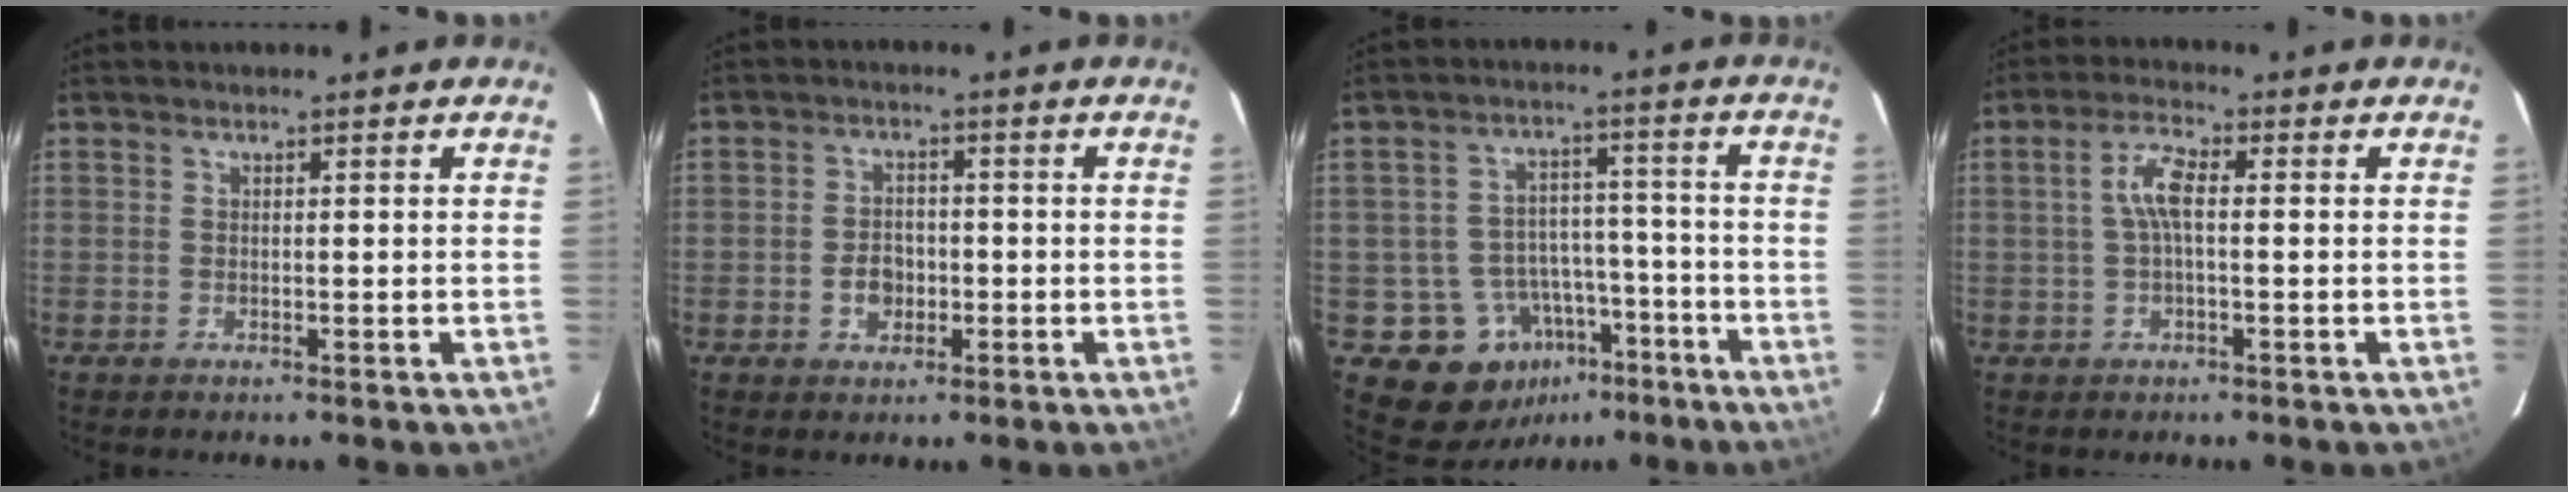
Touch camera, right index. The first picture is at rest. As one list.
[{"total": 4.3, "force": [-1.2, 3.3, 2.5], "torque": [-0.047, 0.009, -0.015]}, {"total": 11.9, "force": [-6.5, 9.3, 3.7], "torque": [-0.078, 0.040, -0.073]}, {"total": 4.7, "force": [0.1, 1.3, 4.5], "torque": [-0.093, 0.012, 0.002]}]